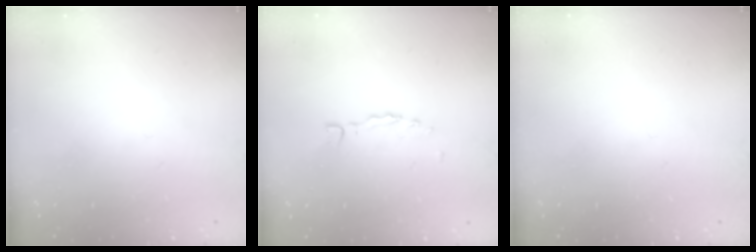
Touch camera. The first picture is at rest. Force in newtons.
{"total": 0.0}
{"total": 0.0}